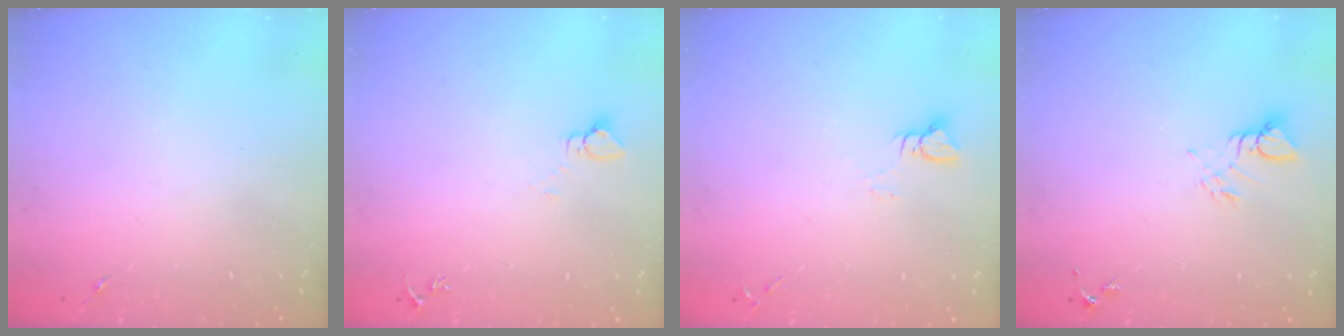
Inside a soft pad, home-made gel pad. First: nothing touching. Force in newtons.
{"total": 2.7, "press": 2.7, "slide": 0.1}
{"total": 3.5, "press": 3.5, "slide": 0.3}
{"total": 4.1, "press": 4.1, "slide": 0.2}